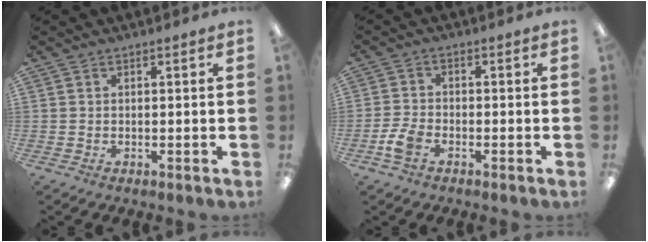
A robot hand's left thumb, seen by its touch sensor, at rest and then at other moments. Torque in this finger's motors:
{"motor_torque": [-0.17, 0.21, 0.03, -0.03, 0.01]}